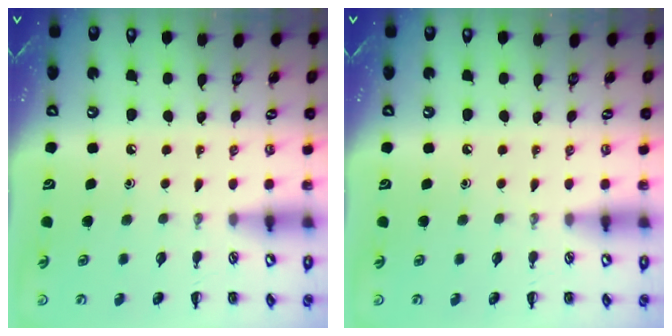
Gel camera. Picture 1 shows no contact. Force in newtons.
{"total": 0.0}